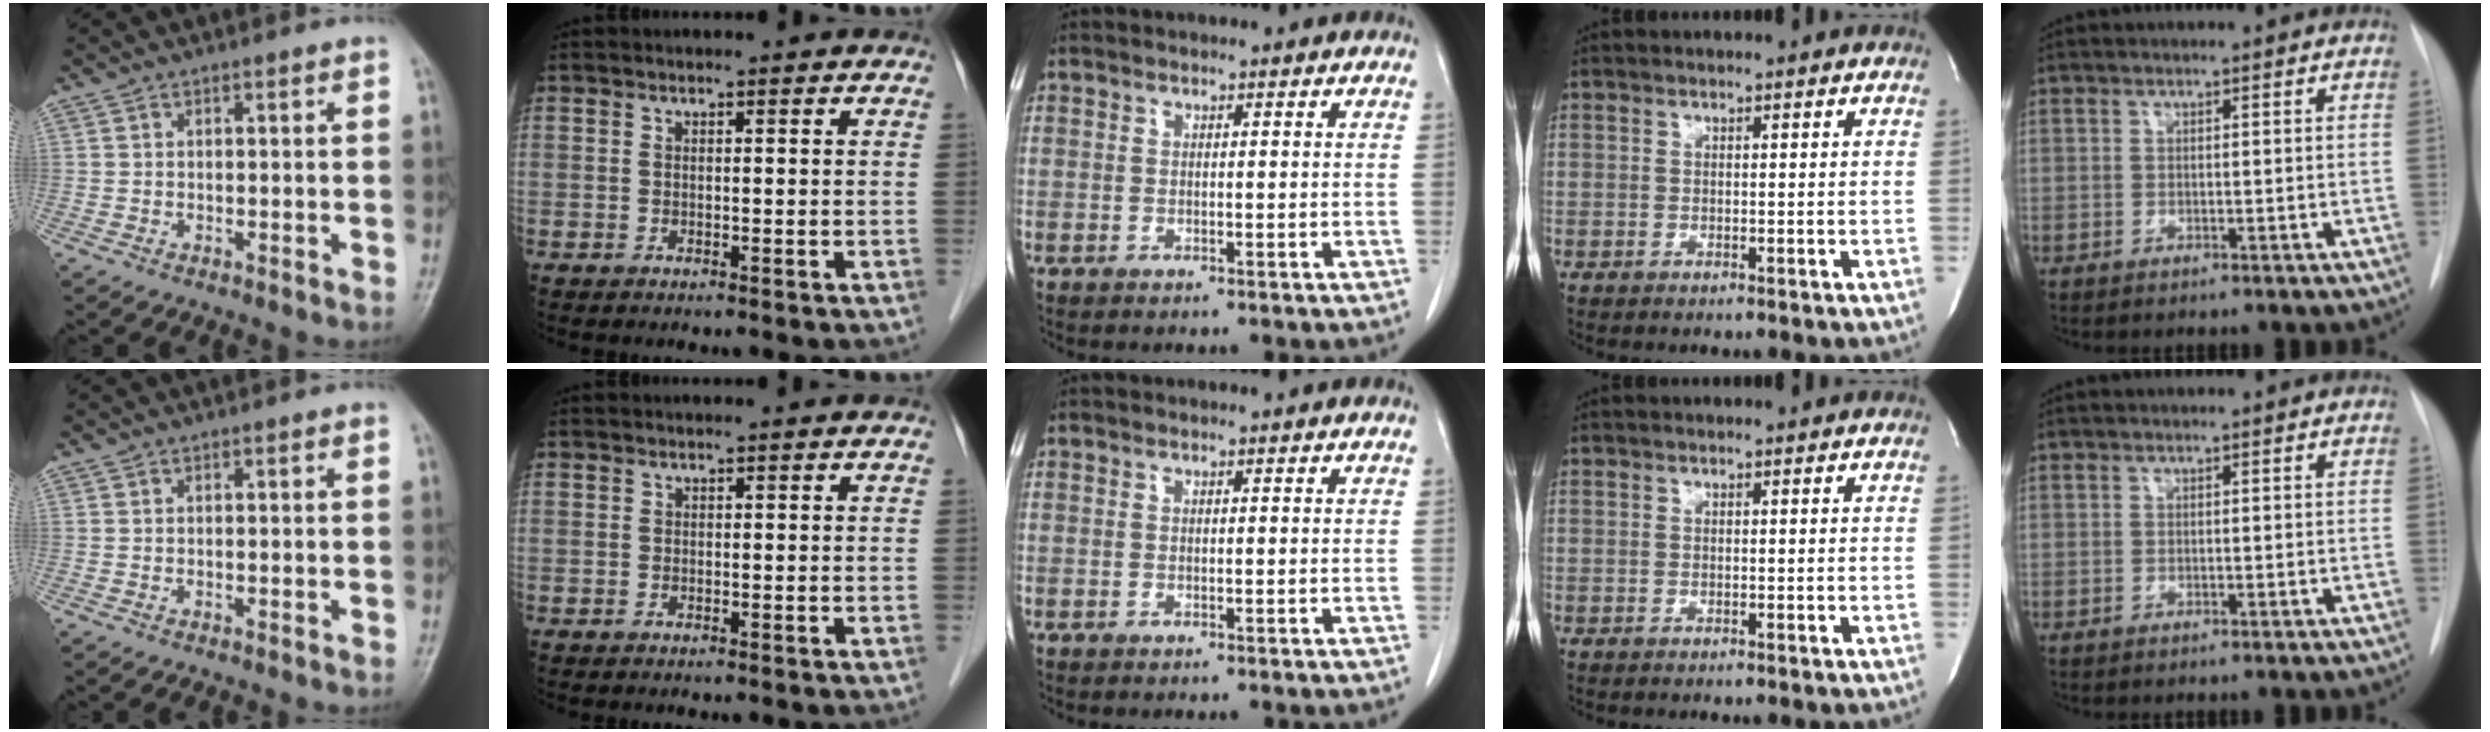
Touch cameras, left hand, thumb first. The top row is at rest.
{}